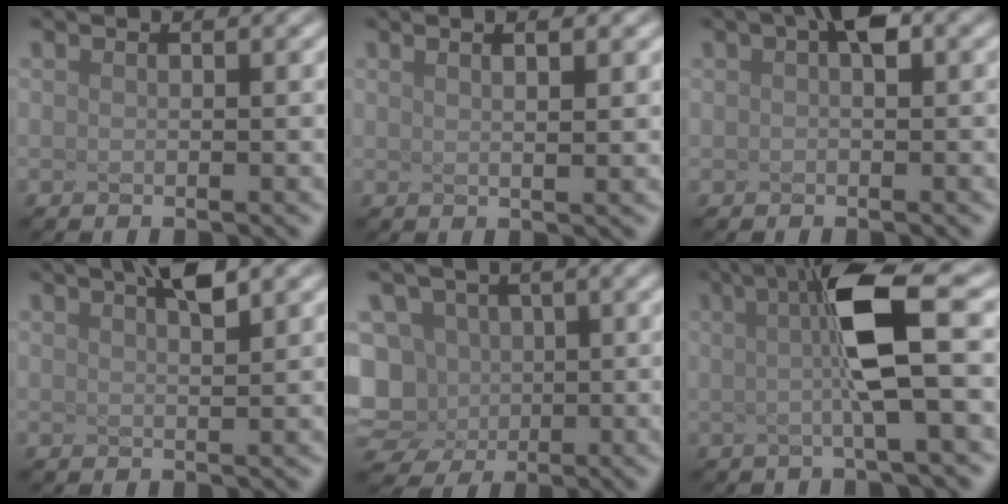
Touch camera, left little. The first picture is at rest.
{"total": 2.4, "force": [1.3, 0.6, 1.9], "torque": [-0.030, 0.022, 0.018]}
{"total": 1.3, "force": [0.0, -0.5, 1.2], "torque": [-0.038, 0.007, 0.030]}
{"total": 1.4, "force": [0.6, -0.6, 1.1], "torque": [-0.032, 0.004, 0.040]}
{"total": 8.1, "force": [-2.8, 6.8, 3.3], "torque": [-0.090, -0.014, -0.028]}
{"total": 5.2, "force": [-0.4, -0.4, 5.2], "torque": [-0.124, 0.001, 0.027]}